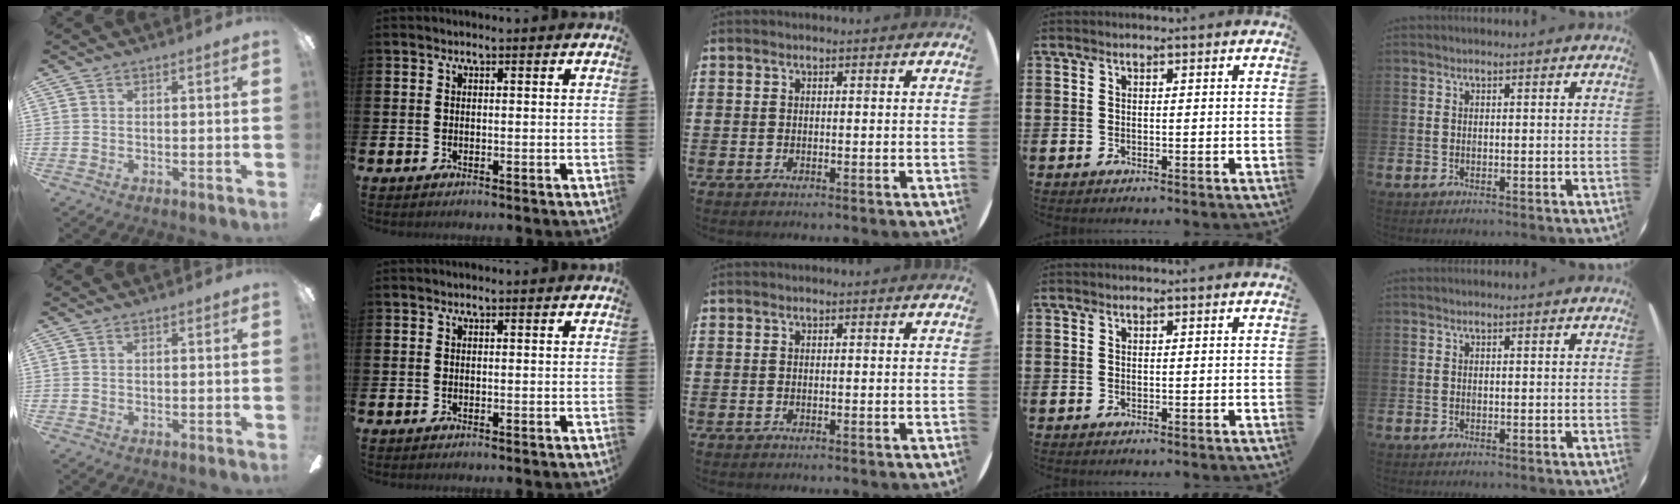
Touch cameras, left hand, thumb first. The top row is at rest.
{}